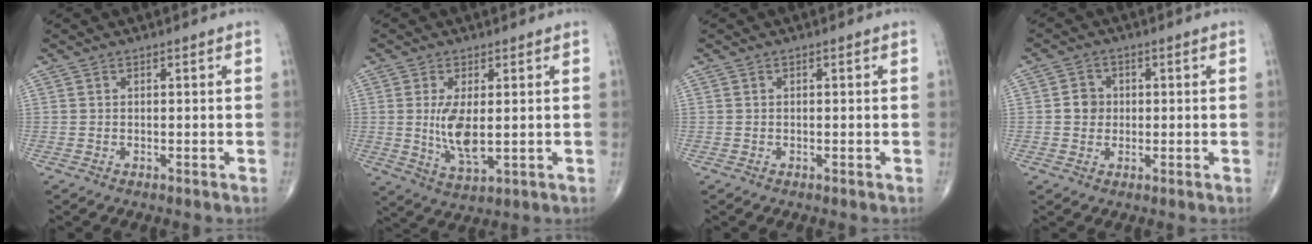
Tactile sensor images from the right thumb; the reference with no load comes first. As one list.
[{"total": 7.7, "force": [0.4, 3.0, 7.0], "torque": [-0.138, -0.020, 0.016]}, {"total": 0.0}, {"total": 3.6, "force": [0.1, 3.3, 1.4], "torque": [-0.007, 0.005, -0.004]}]